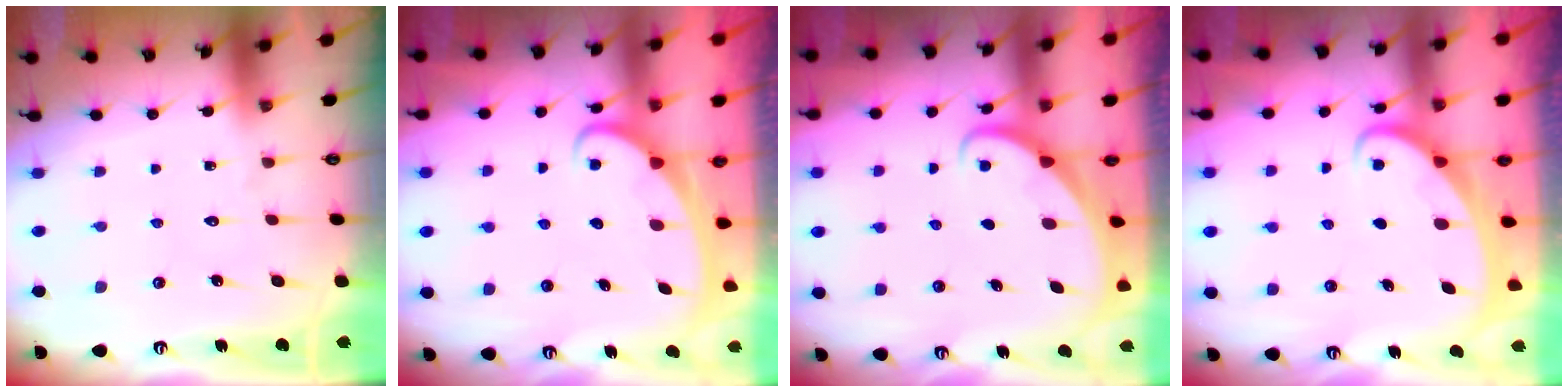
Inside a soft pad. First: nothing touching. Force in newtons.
{"total": 2.5, "press": 2.5, "slide": 0.3}
{"total": 1.9, "press": 1.9, "slide": 0.2}
{"total": 2.1, "press": 2.1, "slide": 0.0}